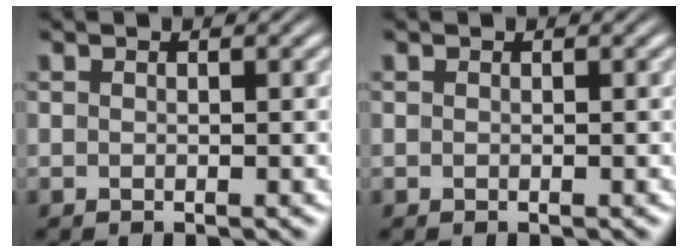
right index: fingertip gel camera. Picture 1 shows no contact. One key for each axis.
{"total": 0.0}